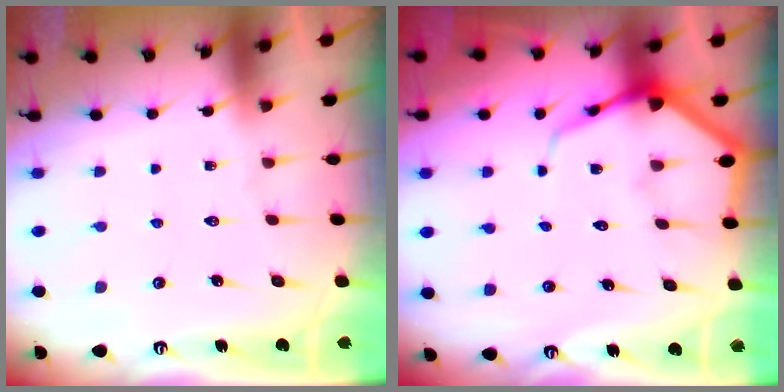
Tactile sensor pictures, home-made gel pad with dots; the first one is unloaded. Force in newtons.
{"total": 6.3, "press": 6.3, "slide": 0.6}